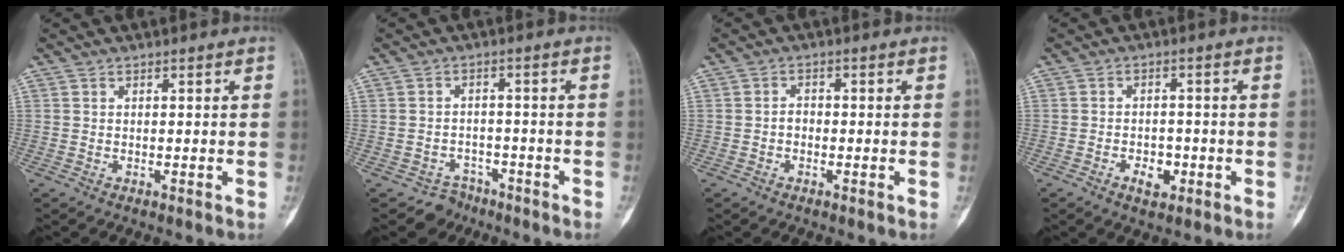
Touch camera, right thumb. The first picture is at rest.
{"total": 3.8, "force": [-2.7, 2.6, -0.6], "torque": [0.020, 0.027, -0.042]}
{"total": 1.7, "force": [-0.7, 1.2, 1.0], "torque": [-0.012, 0.010, -0.016]}
{"total": 4.0, "force": [-1.8, 2.5, 2.5], "torque": [-0.025, 0.011, -0.028]}